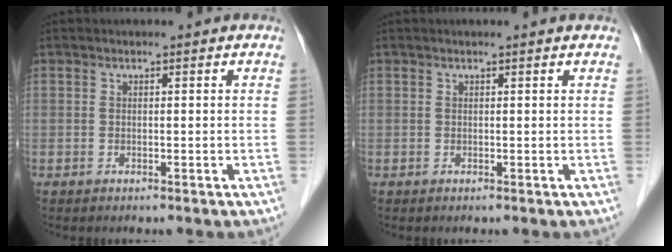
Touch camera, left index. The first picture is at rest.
{"total": 0.9, "force": [0.8, -0.1, 0.3], "torque": [-0.011, 0.003, 0.009]}